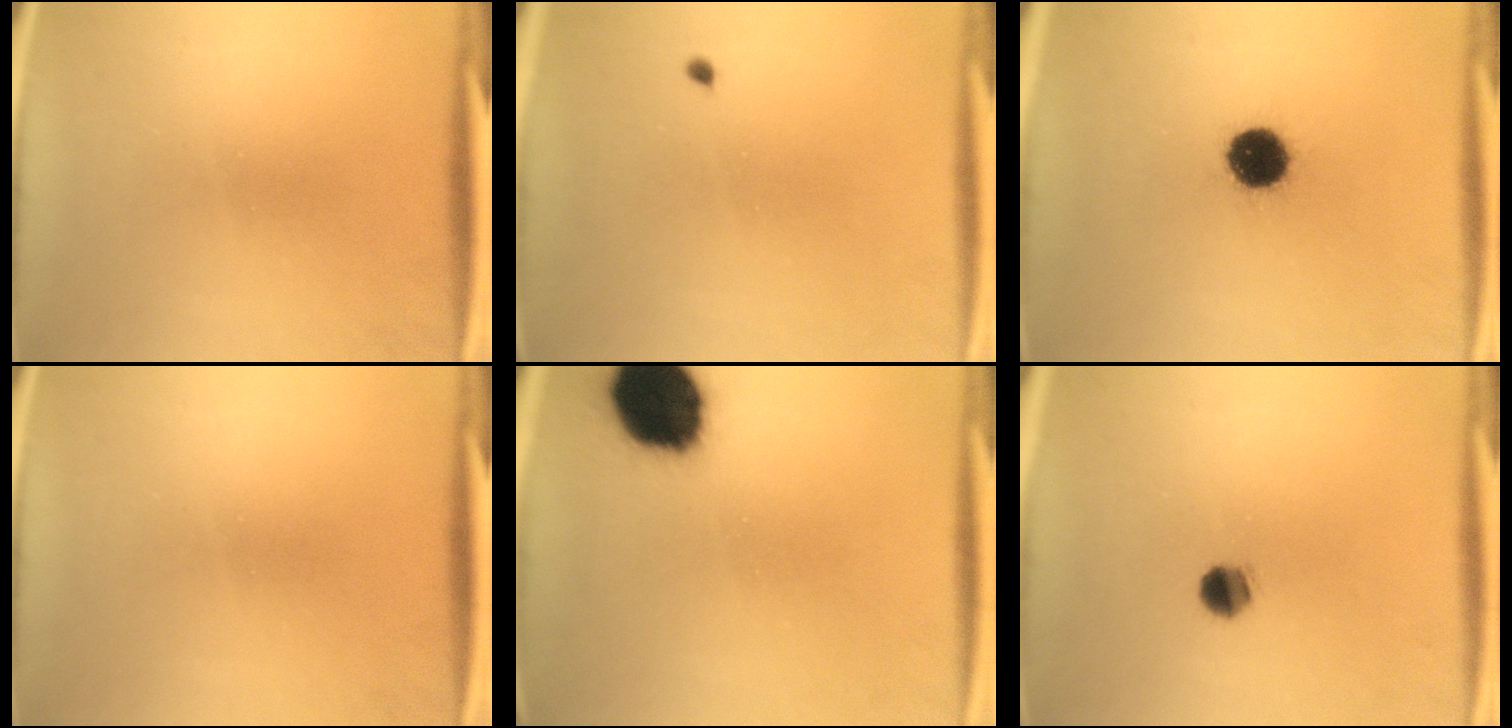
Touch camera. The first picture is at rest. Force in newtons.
{"total": 0.5}
{"total": 10.4}
{"total": 0.0}
{"total": 17.9}
{"total": 4.0}